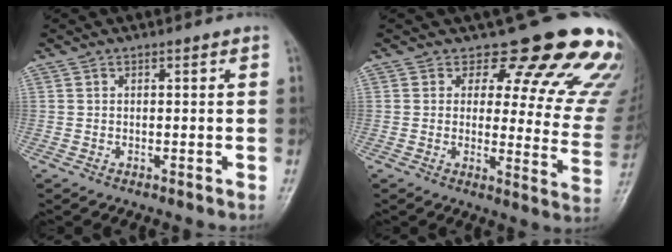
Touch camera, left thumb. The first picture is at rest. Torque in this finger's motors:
{"motor_torque": [0.71, 0.71, 0.07, -0.50, 0.07]}